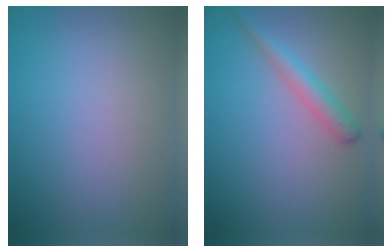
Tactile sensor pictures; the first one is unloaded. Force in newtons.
{"total": 2.2, "press": 2.2, "slide": 0.1}